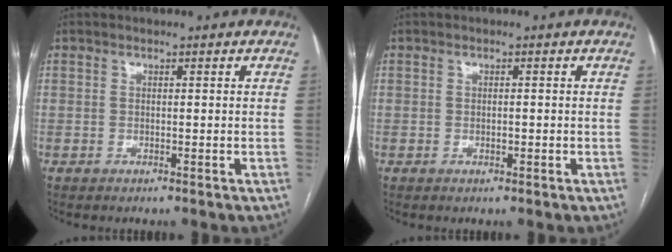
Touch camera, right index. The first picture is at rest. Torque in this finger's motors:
{"motor_torque": [-0.12, 0.09, -0.04, -0.01]}